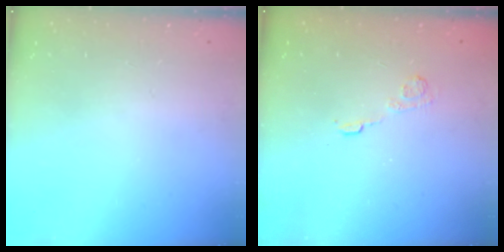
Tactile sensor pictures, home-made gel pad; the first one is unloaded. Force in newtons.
{"total": 3.5, "press": 3.2, "slide": 1.4}